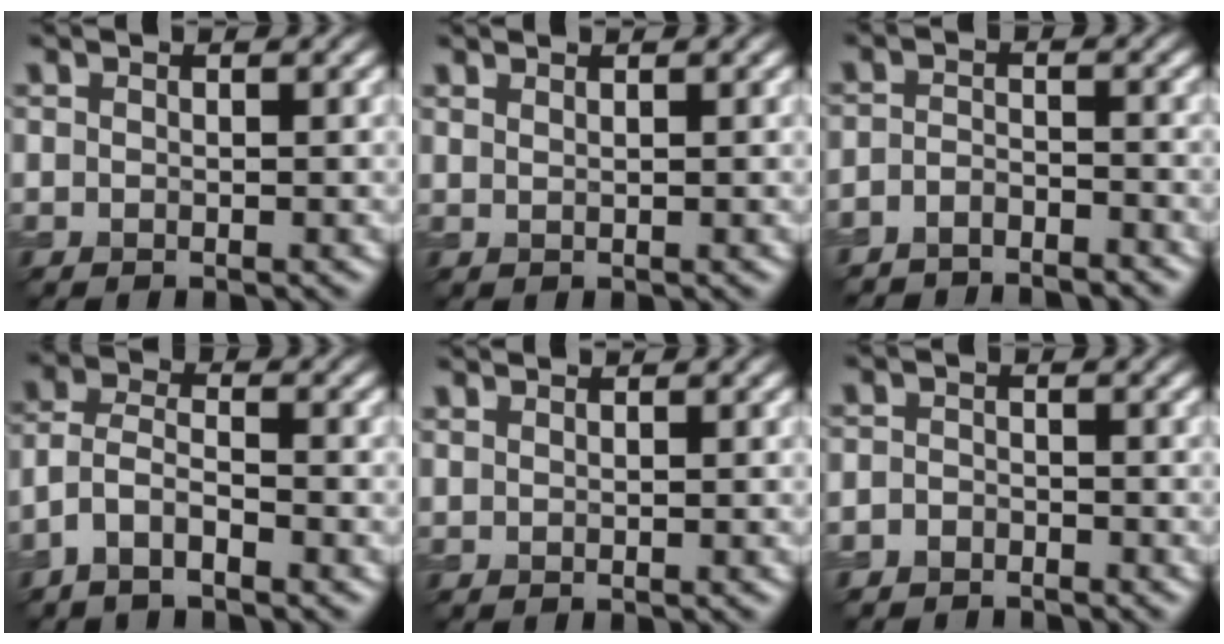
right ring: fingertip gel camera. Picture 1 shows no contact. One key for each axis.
{"total": 0.9, "fx": 0.8, "fy": 0.3, "fz": 0.4, "tx": -0.001, "ty": -0.004, "tz": 0.008}
{"total": 3.8, "fx": -3.7, "fy": 0.7, "fz": 0.7, "tx": -0.014, "ty": -0.010, "tz": -0.065}
{"total": 3.3, "fx": -2.1, "fy": 1.2, "fz": 2.2, "tx": -0.046, "ty": 0.008, "tz": -0.053}
{"total": 1.0, "fx": 0.9, "fy": 0.2, "fz": 0.3, "tx": -0.005, "ty": -0.002, "tz": 0.011}
{"total": 1.8, "fx": -1.6, "fy": 0.8, "fz": 0.2, "tx": 0.001, "ty": 0.002, "tz": -0.035}